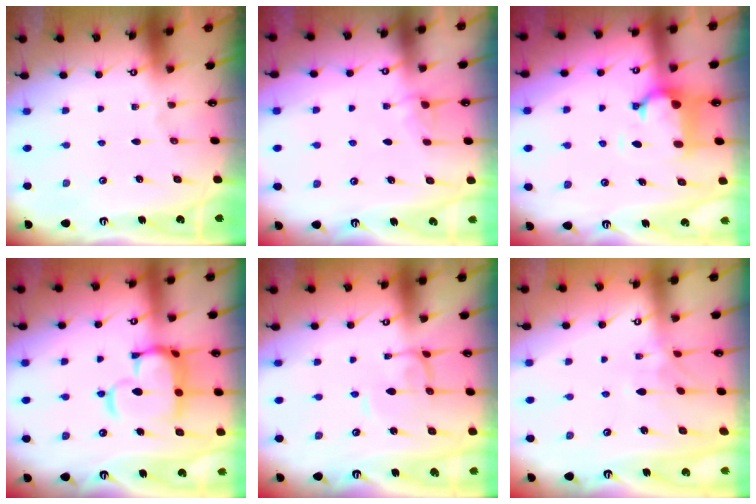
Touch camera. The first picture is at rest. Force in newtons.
{"total": 1.3, "press": 1.2, "slide": 0.5}
{"total": 1.4, "press": 0.7, "slide": 1.2}
{"total": 11.0, "press": 10.9, "slide": 1.3}
{"total": 1.1, "press": 1.1, "slide": 0.2}
{"total": 2.8, "press": 2.6, "slide": 0.9}